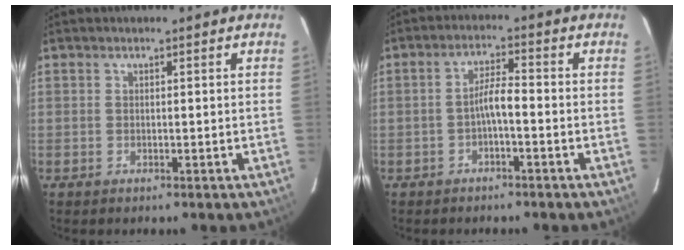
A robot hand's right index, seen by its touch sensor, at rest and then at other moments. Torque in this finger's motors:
{"motor_torque": [0.71, -0.11, 0.42, 0.08]}